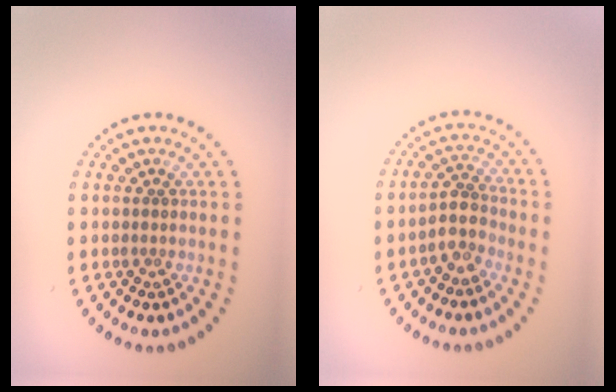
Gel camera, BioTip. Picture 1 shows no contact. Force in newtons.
{"total": 2.3, "press": 1.9, "slide": 1.3}